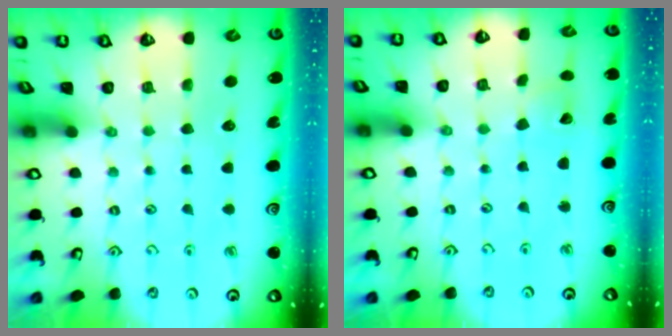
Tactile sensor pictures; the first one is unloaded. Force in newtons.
{"total": 2.8, "press": 2.8, "slide": 0.0}